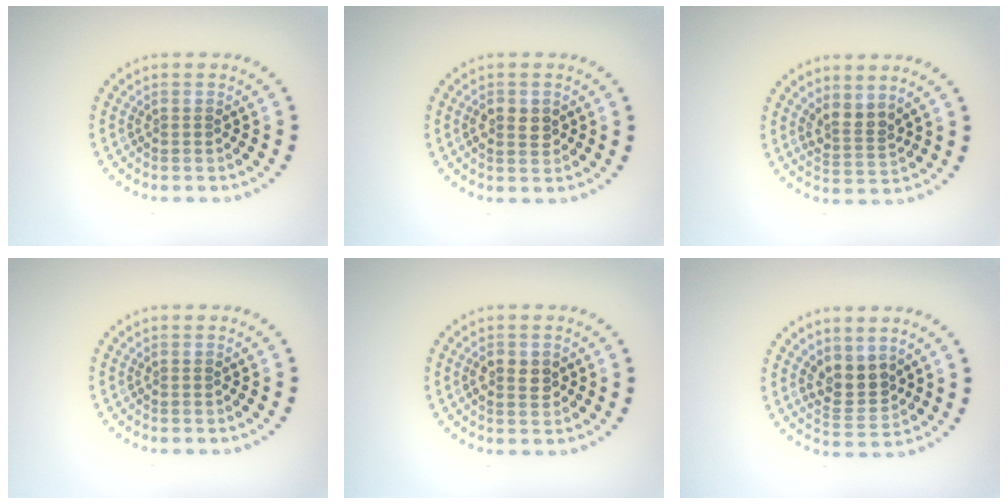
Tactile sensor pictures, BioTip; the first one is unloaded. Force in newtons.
{"total": 2.1, "press": 2.1, "slide": 0.2}
{"total": 2.4, "press": 1.7, "slide": 1.6}
{"total": 0.0}
{"total": 2.1, "press": 2.1, "slide": 0.2}
{"total": 2.9, "press": 2.6, "slide": 1.3}